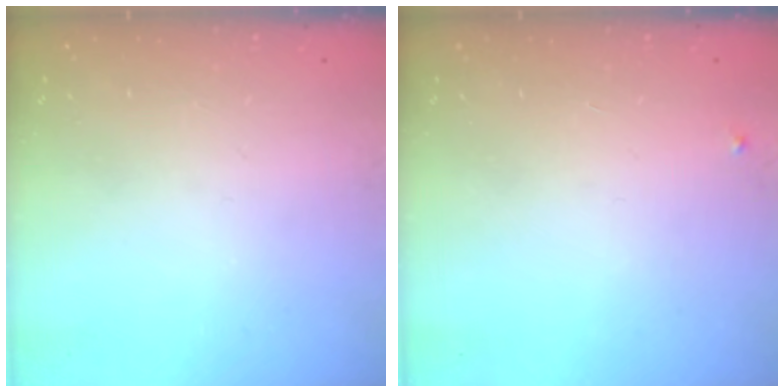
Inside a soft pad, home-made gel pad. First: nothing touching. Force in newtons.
{"total": 2.7, "press": 2.7, "slide": 0.2}